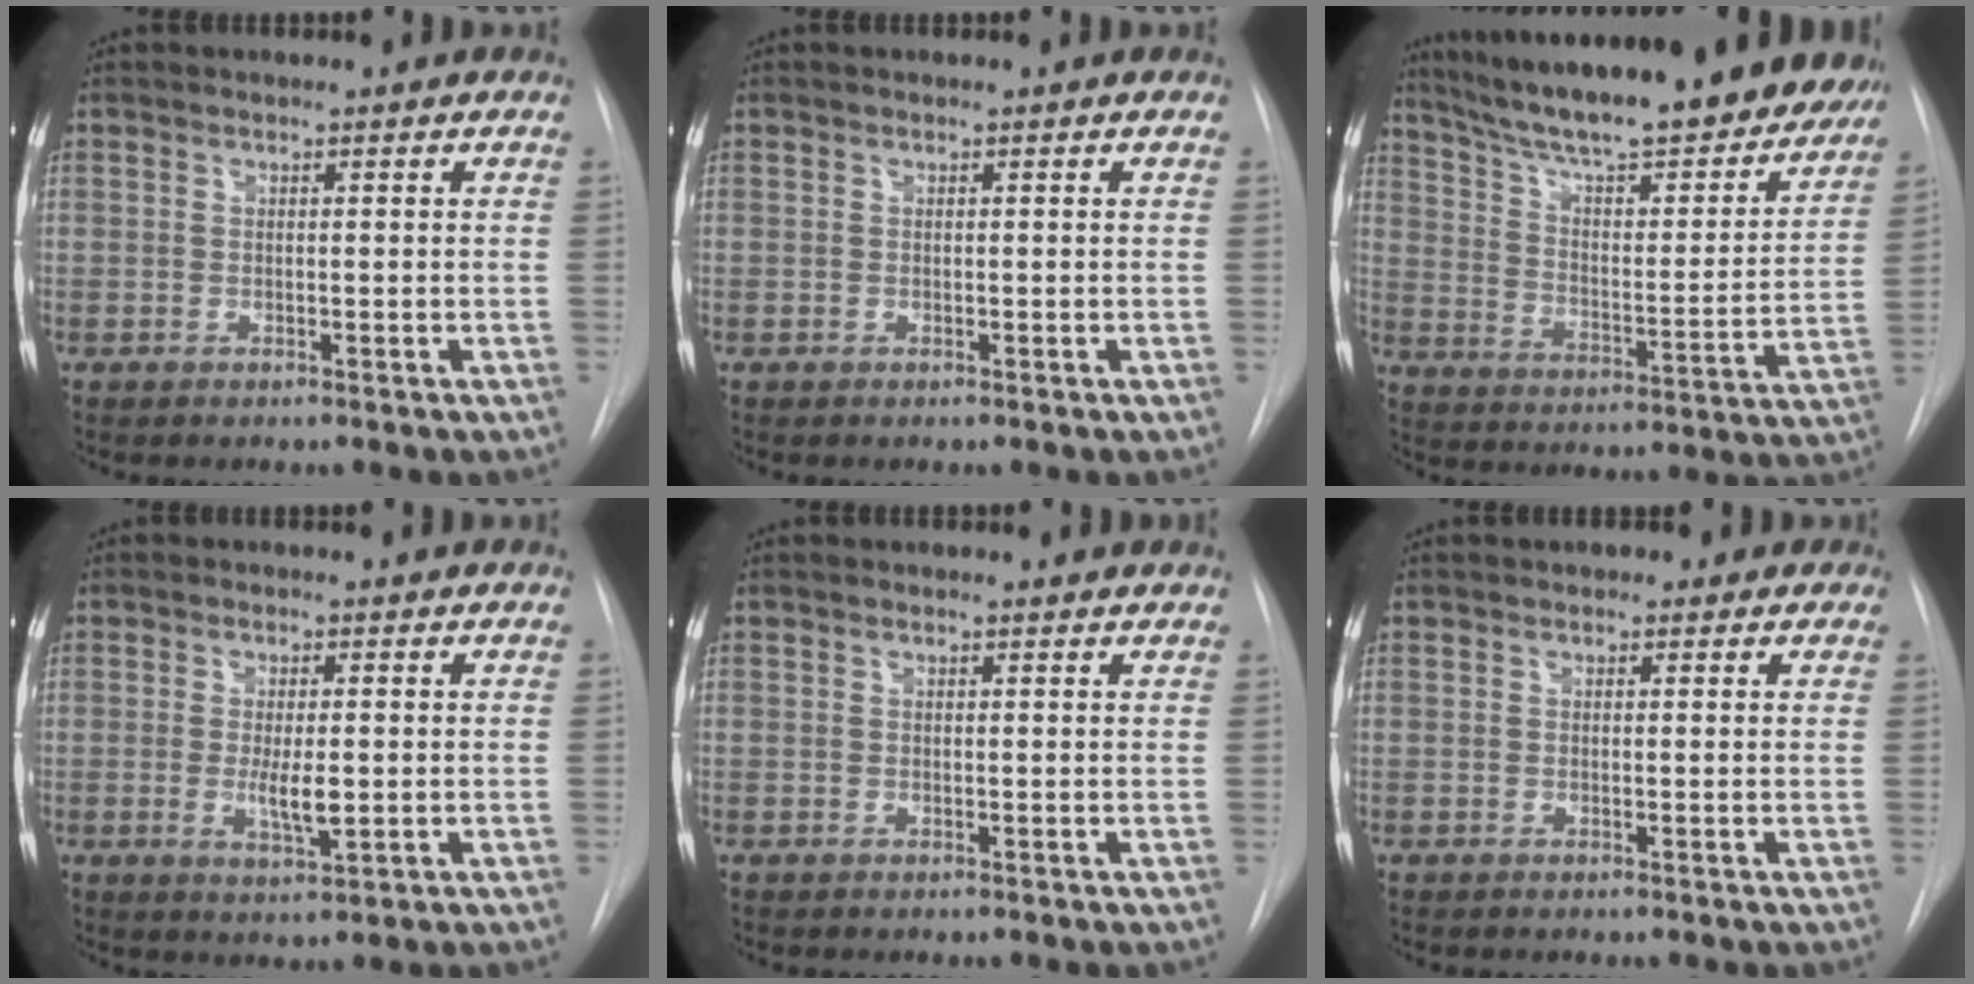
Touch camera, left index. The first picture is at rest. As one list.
[{"total": 0.0}, {"total": 27.3, "force": [23.3, 5.2, 13.3], "torque": [-0.213, -0.036, 0.320]}, {"total": 4.4, "force": [-1.2, 1.1, 4.1], "torque": [-0.075, -0.012, -0.013]}, {"total": 0.8, "force": [0.5, 0.3, 0.5], "torque": [-0.013, 0.003, 0.002]}, {"total": 1.6, "force": [0.5, 1.4, 0.6], "torque": [0.000, 0.004, 0.000]}]